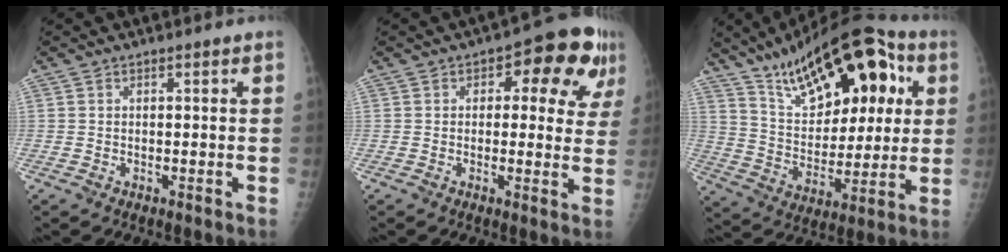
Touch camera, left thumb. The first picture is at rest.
{"total": 13.3, "force": [4.7, 6.6, 10.6], "torque": [-0.083, 0.014, 0.048]}
{"total": 25.4, "force": [11.4, 12.2, 19.2], "torque": [-0.255, -0.011, 0.190]}